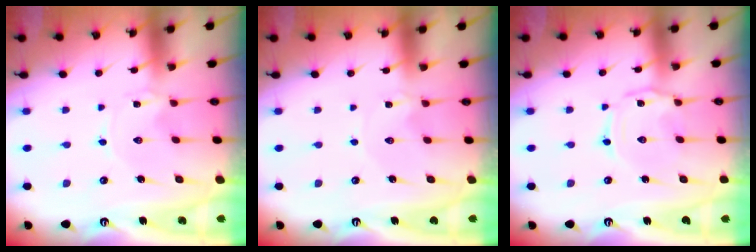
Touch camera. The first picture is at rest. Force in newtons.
{"total": 0.0}
{"total": 2.0, "press": 2.0, "slide": 0.3}